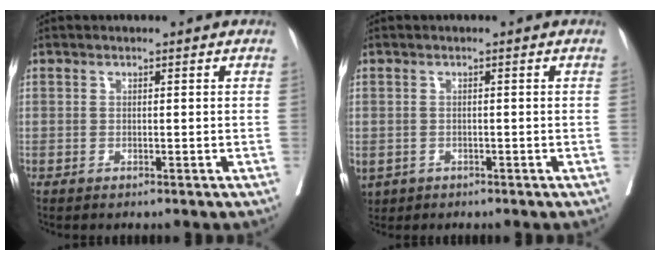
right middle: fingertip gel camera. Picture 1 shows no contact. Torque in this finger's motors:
{"motor_torque": [0.20, -0.51, 1.05, 0.21]}